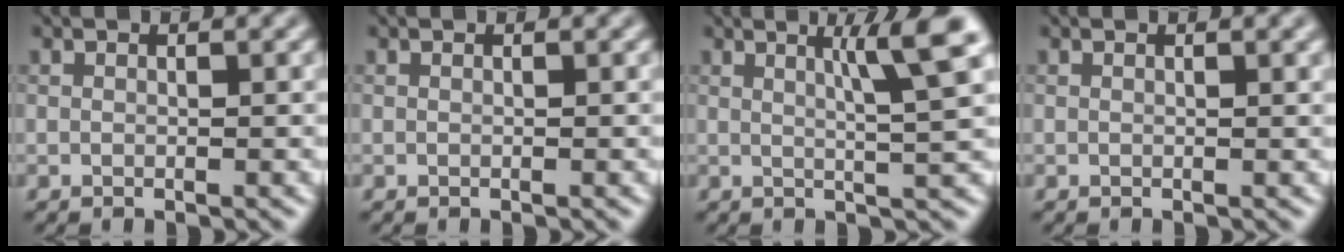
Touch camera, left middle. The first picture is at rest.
{"total": 0.0}
{"total": 5.7, "force": [2.0, 0.8, 5.2], "torque": [-0.072, 0.009, 0.031]}
{"total": 1.1, "force": [0.5, 0.4, 0.9], "torque": [-0.008, 0.005, 0.004]}